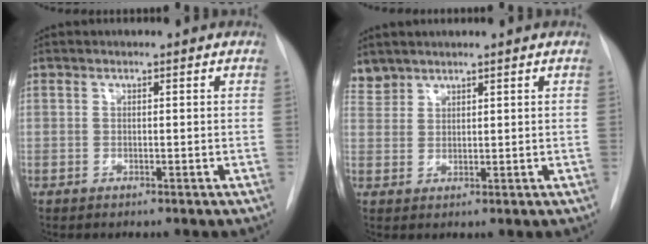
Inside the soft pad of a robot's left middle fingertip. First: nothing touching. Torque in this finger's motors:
{"motor_torque": [0.49, -0.48, 0.05, 0.00]}